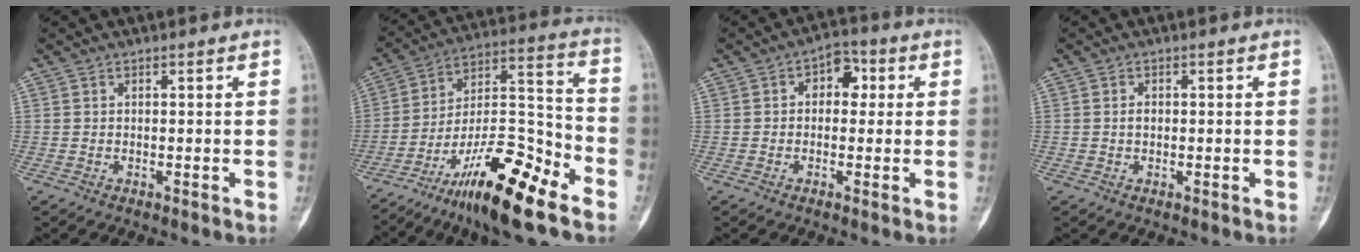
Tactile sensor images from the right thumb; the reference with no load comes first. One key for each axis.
{"total": 20.4, "fx": -13.0, "fy": 5.0, "fz": 14.9, "tx": -0.262, "ty": 0.084, "tz": -0.221}
{"total": 5.9, "fx": 1.1, "fy": 4.1, "fz": 4.2, "tx": -0.023, "ty": 0.011, "tz": 0.007}
{"total": 1.1, "fx": 0.0, "fy": 0.7, "fz": 0.8, "tx": -0.010, "ty": 0.002, "tz": 0.001}